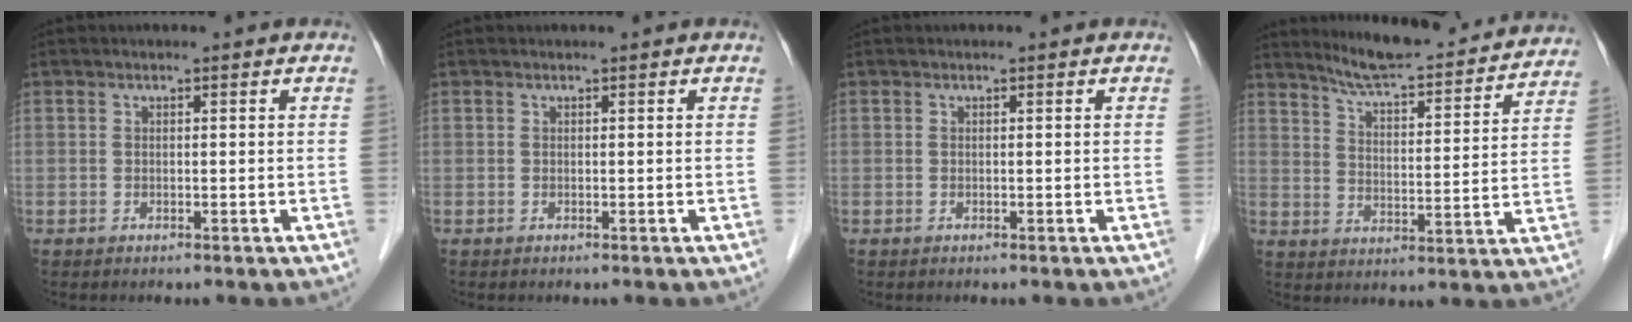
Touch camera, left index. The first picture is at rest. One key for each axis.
{"total": 0.0}
{"total": 0.0}
{"total": 17.9, "fx": 16.8, "fy": 1.8, "fz": 6.0, "tx": -0.090, "ty": -0.019, "tz": 0.228}